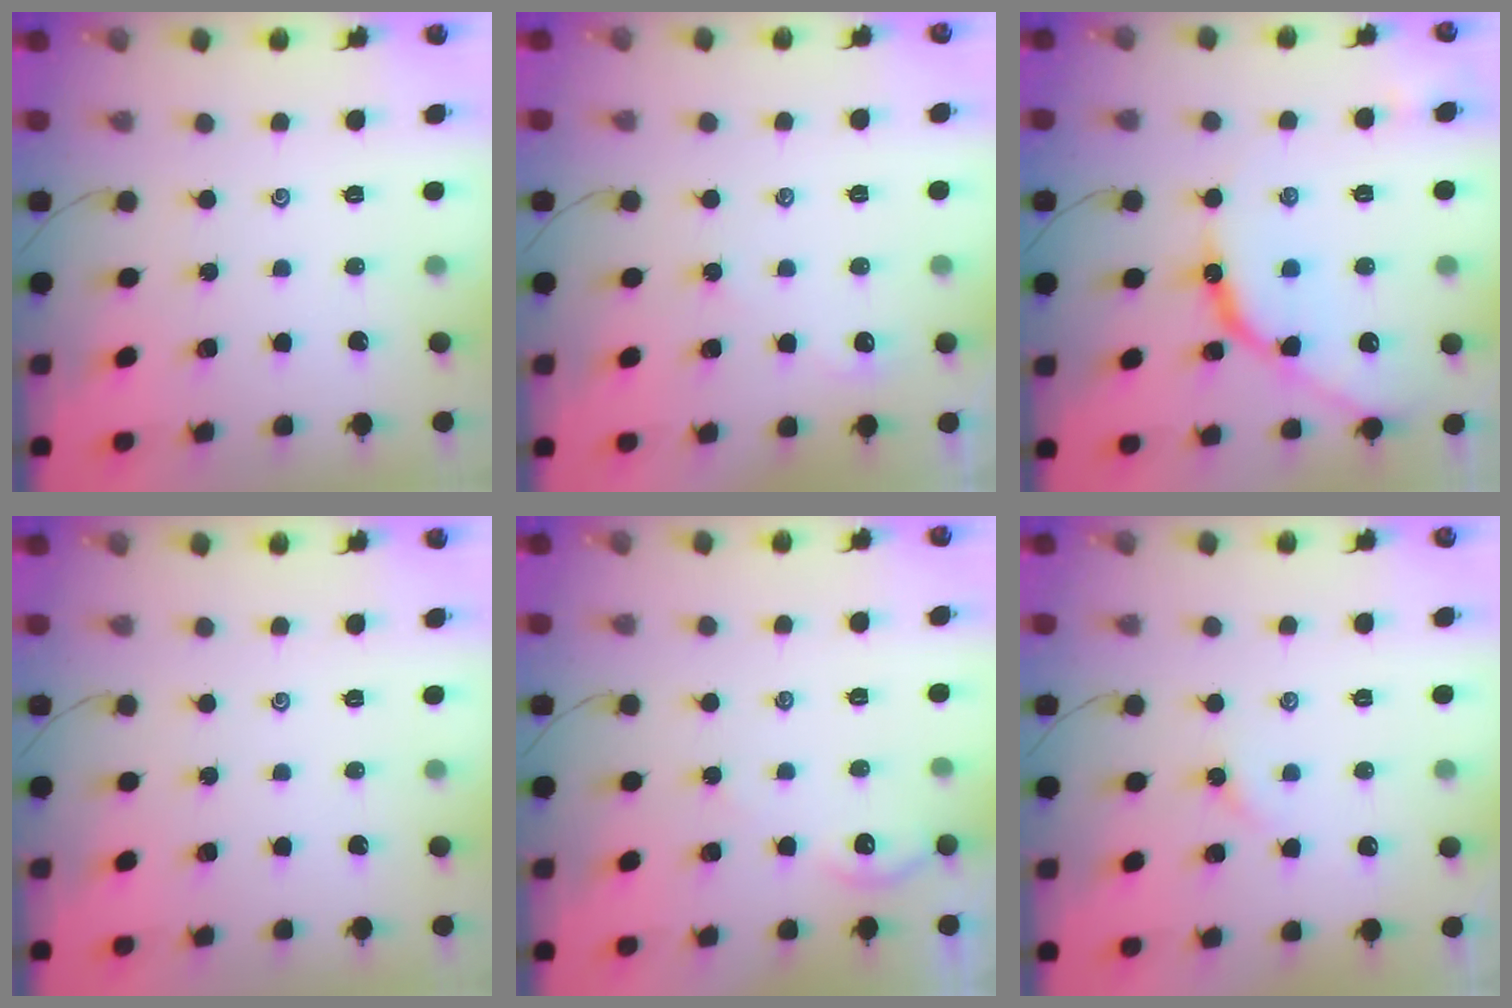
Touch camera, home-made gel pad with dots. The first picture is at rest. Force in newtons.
{"total": 2.0, "press": 2.0, "slide": 0.3}
{"total": 11.1, "press": 11.1, "slide": 1.0}
{"total": 0.0}
{"total": 2.8, "press": 2.8, "slide": 0.3}
{"total": 1.5, "press": 1.4, "slide": 0.3}